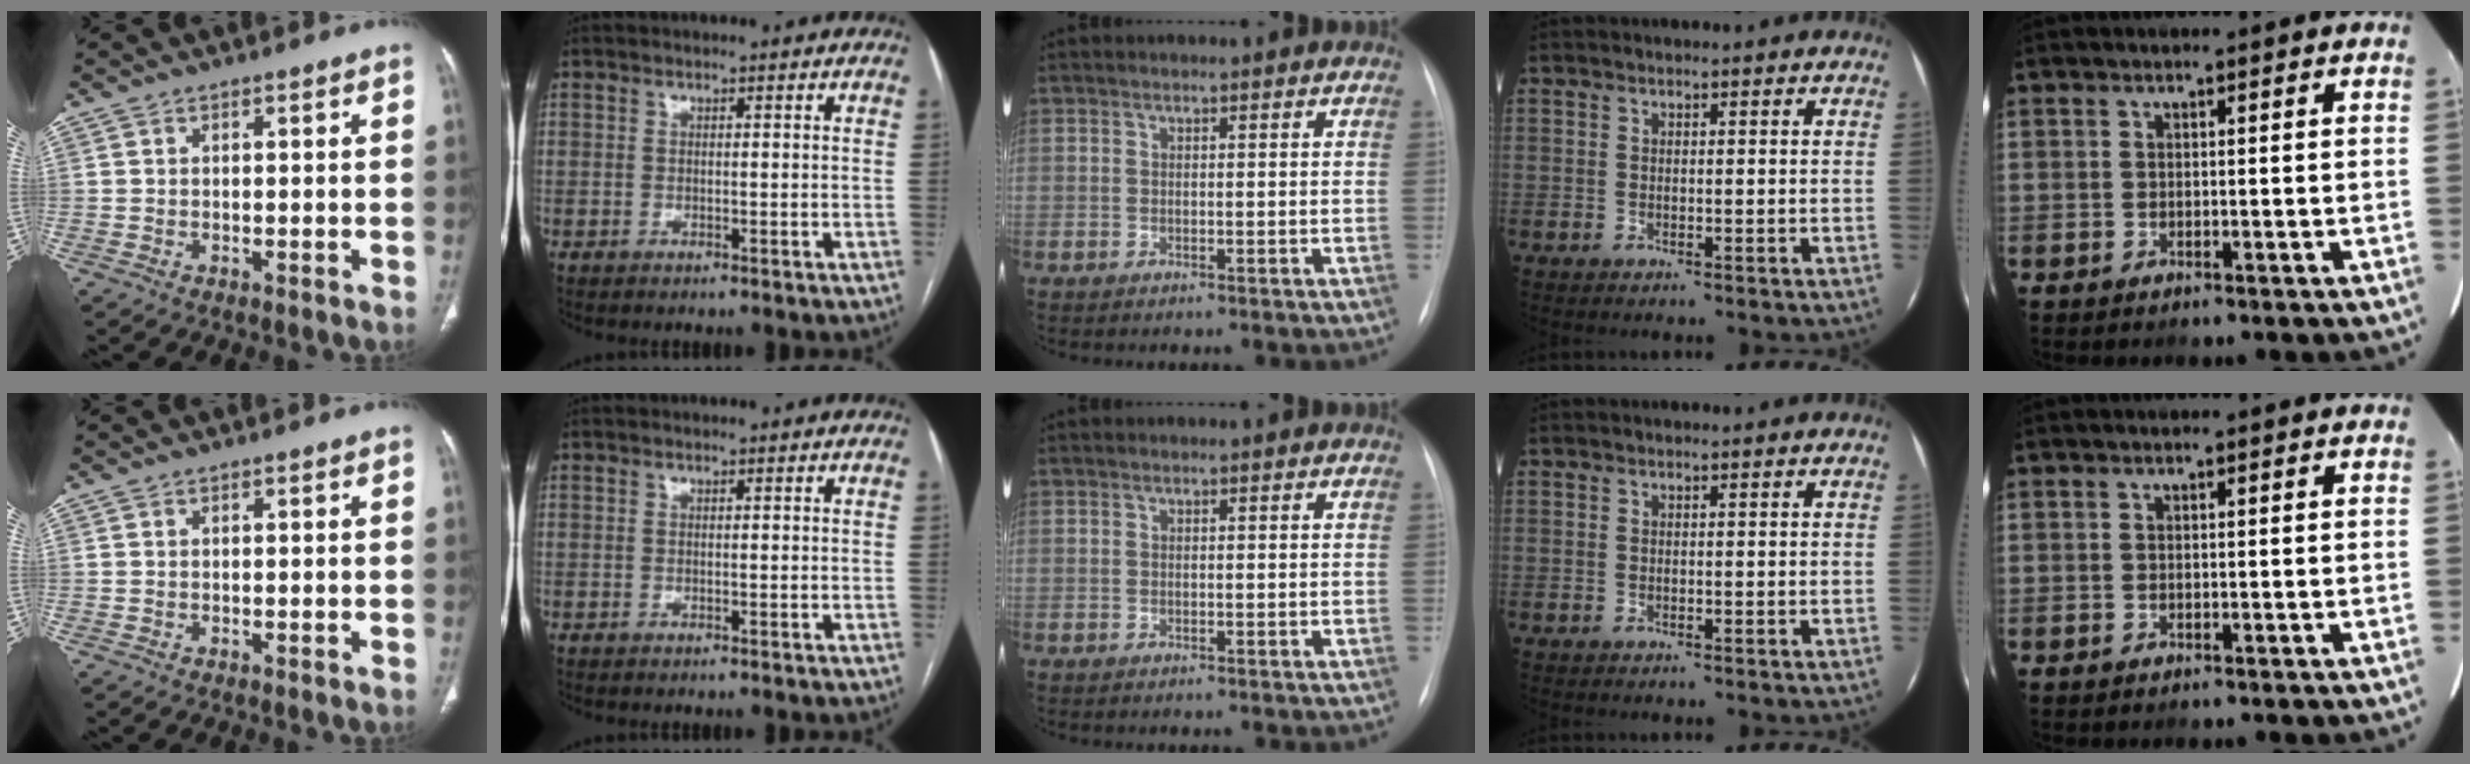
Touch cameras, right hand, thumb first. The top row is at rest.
{}